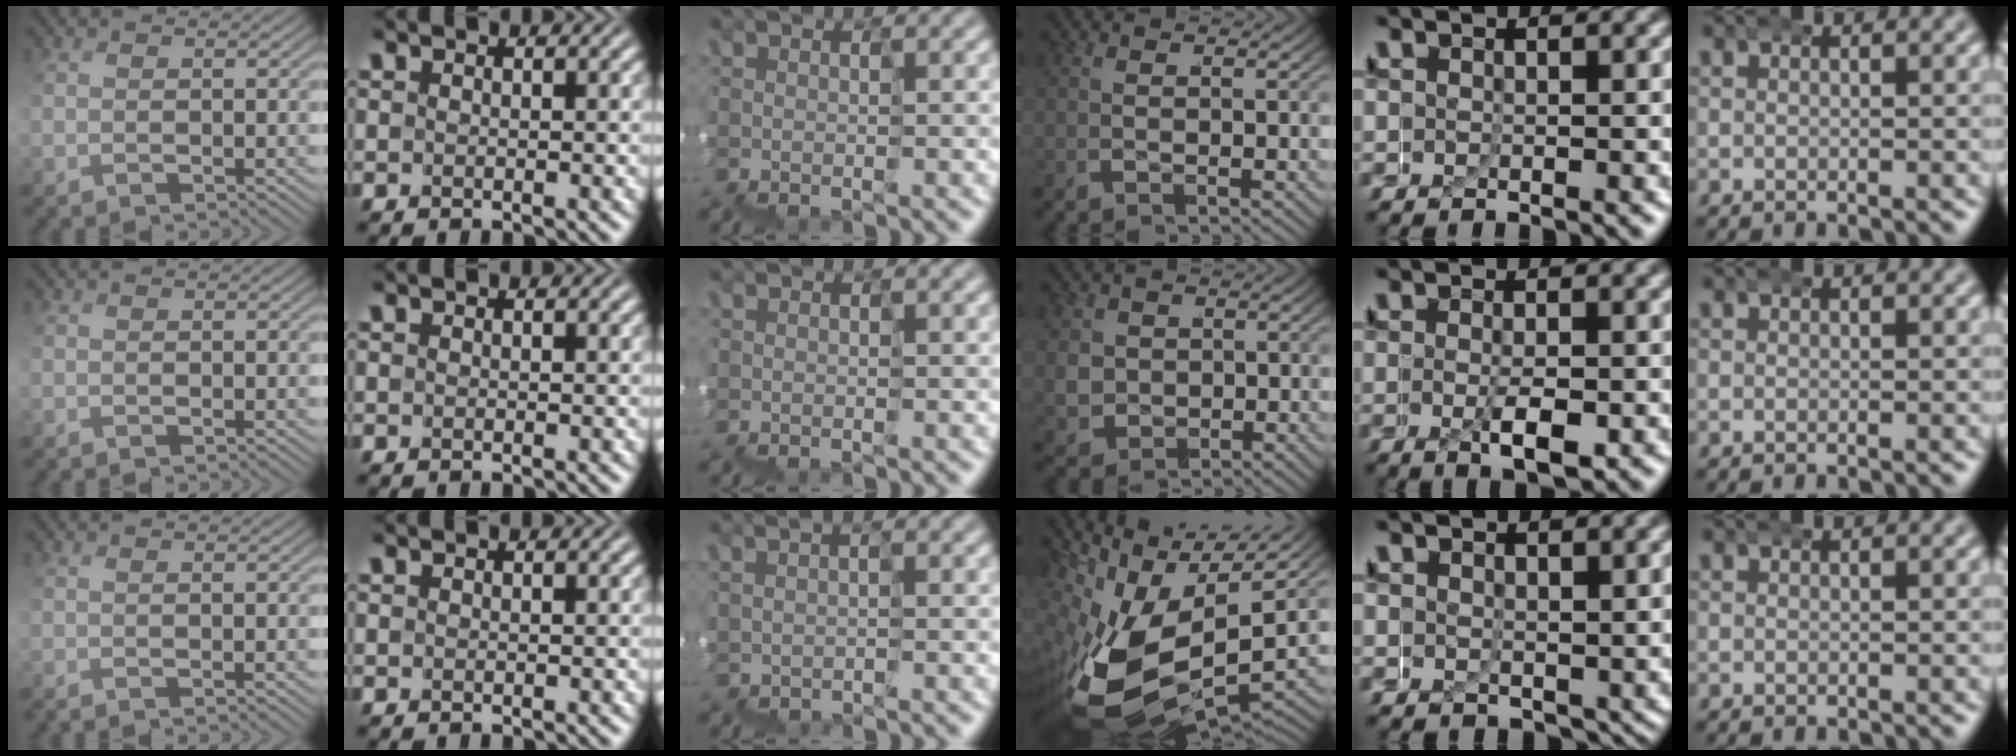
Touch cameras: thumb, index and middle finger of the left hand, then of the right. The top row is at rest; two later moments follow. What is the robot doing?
{"motion": "wrap", "object": "ethernet cable"}